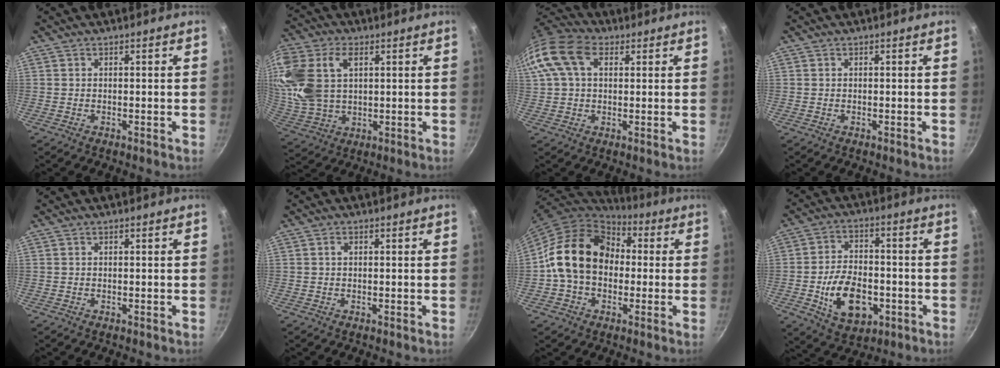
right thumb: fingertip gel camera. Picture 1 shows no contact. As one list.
[{"total": 18.0, "force": [4.9, 11.9, 12.5], "torque": [-0.268, -0.003, 0.099]}, {"total": 14.6, "force": [4.5, 9.7, 9.9], "torque": [-0.196, 0.025, 0.066]}, {"total": 0.0}, {"total": 0.0}, {"total": 0.7, "force": [0.1, 0.5, 0.5], "torque": [-0.008, 0.003, 0.002]}, {"total": 17.5, "force": [0.7, 13.5, 11.1], "torque": [-0.165, 0.039, 0.000]}, {"total": 13.4, "force": [-3.8, 8.5, 9.6], "torque": [-0.138, 0.018, -0.055]}]